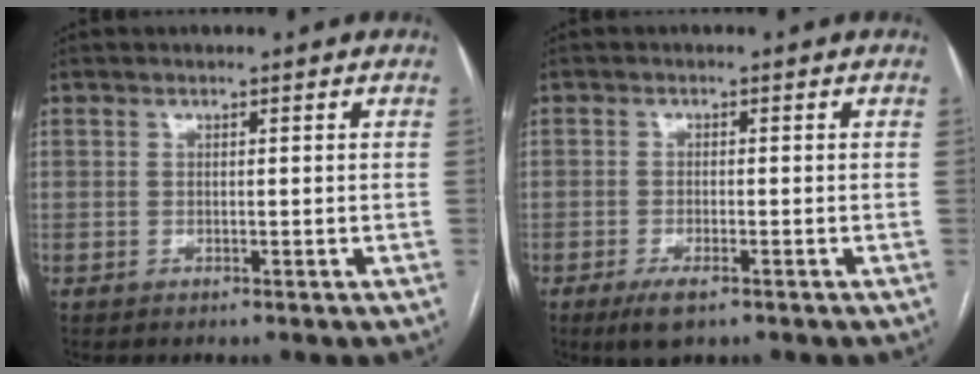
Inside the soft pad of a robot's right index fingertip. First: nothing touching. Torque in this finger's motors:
{"motor_torque": [0.59, -0.35, 0.03, 0.06]}